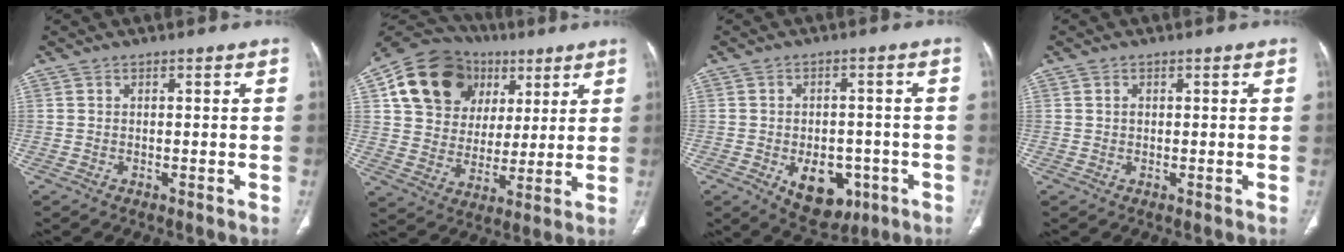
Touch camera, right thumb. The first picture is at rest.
{"total": 20.2, "force": [8.1, 16.0, 9.3], "torque": [-0.127, 0.012, 0.146]}
{"total": 10.4, "force": [-3.8, 6.9, 6.8], "torque": [-0.063, 0.016, -0.039]}
{"total": 0.9, "force": [0.2, 0.7, 0.4], "torque": [-0.007, 0.001, 0.004]}